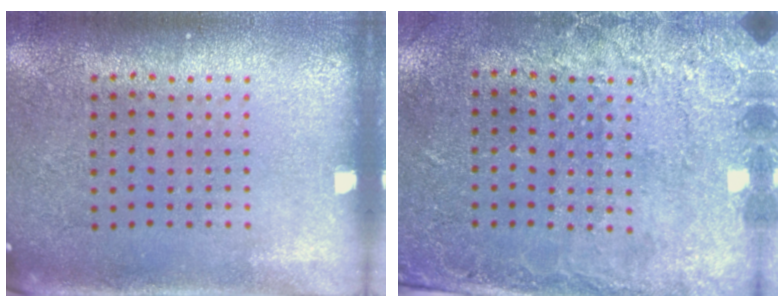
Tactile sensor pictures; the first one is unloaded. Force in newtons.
{"total": 2.6, "press": 2.0, "slide": 1.7}